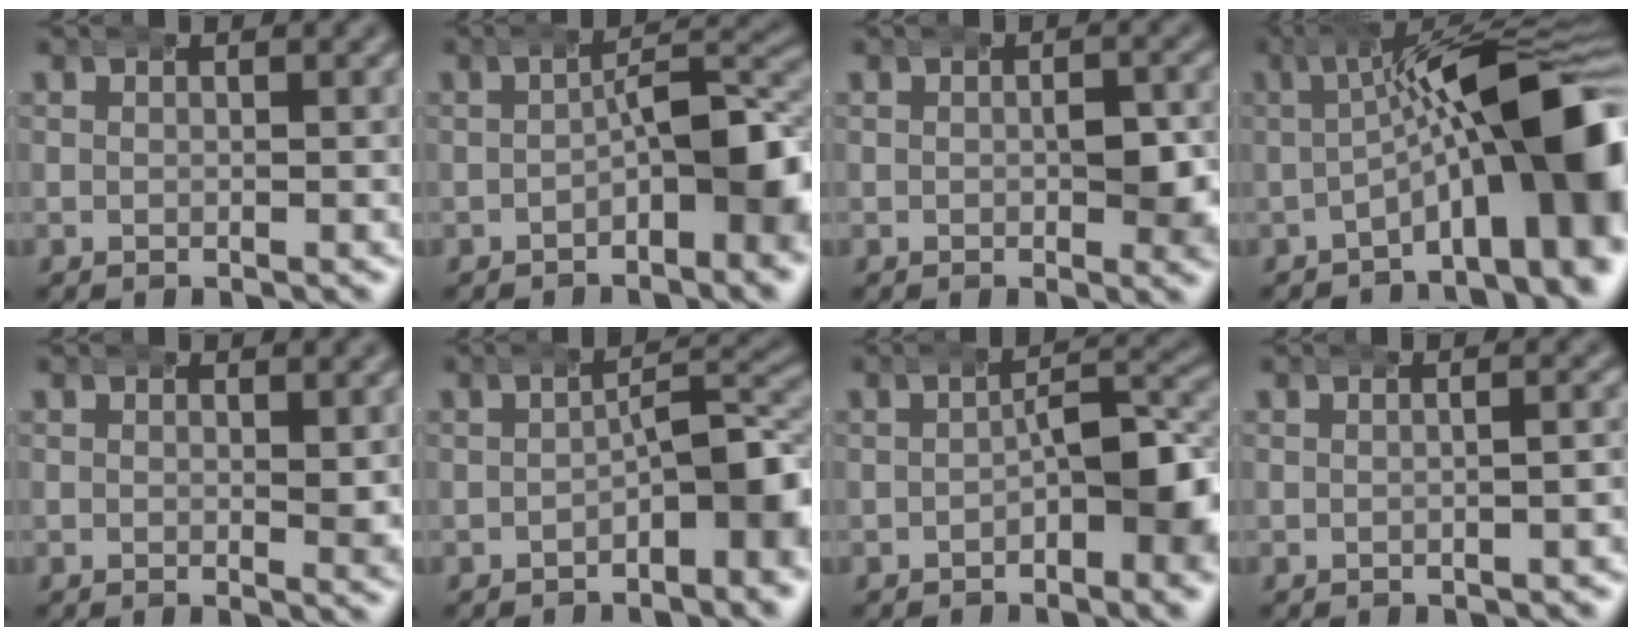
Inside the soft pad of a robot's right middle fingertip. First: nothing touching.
{"total": 5.0, "force": [-1.2, 1.7, 4.5], "torque": [-0.064, 0.000, -0.018]}
{"total": 2.3, "force": [0.1, 0.9, 2.1], "torque": [-0.028, -0.003, -0.002]}
{"total": 11.5, "force": [-1.2, 4.4, 10.6], "torque": [-0.159, -0.003, -0.021]}
{"total": 1.1, "force": [0.7, 0.0, 0.9], "torque": [-0.006, -0.002, 0.007]}
{"total": 4.6, "force": [-1.7, 1.8, 3.9], "torque": [-0.053, -0.001, -0.023]}
{"total": 4.2, "force": [-1.0, 1.5, 3.8], "torque": [-0.056, -0.001, -0.016]}
{"total": 1.1, "force": [-0.9, 0.2, 0.5], "torque": [-0.008, 0.002, -0.013]}